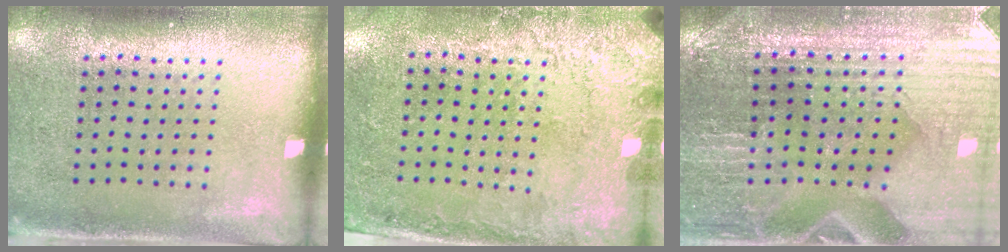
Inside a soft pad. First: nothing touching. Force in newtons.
{"total": 2.7, "press": 2.0, "slide": 1.8}
{"total": 2.2, "press": 2.1, "slide": 0.2}